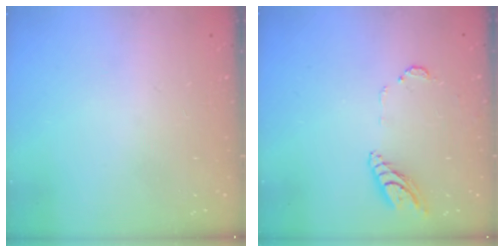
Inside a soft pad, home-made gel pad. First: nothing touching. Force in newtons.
{"total": 10.2, "press": 10.2, "slide": 1.3}